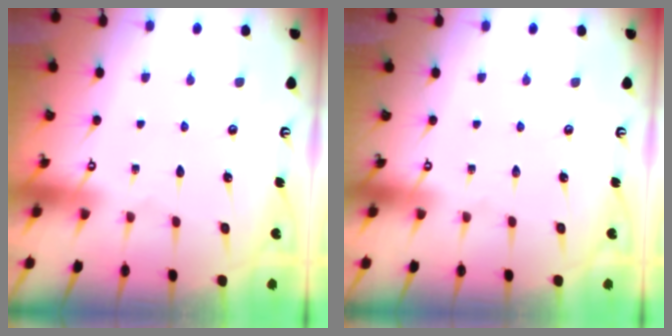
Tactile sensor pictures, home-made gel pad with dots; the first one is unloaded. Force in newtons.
{"total": 0.0}